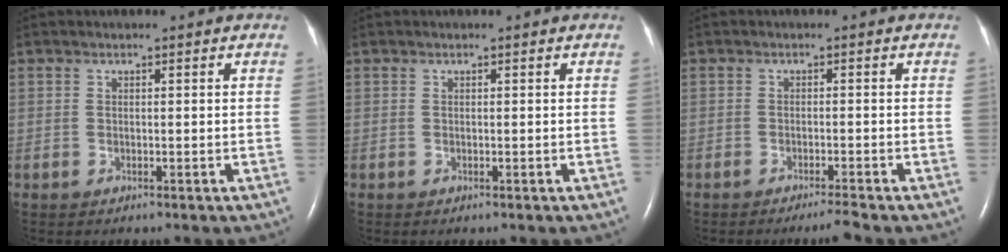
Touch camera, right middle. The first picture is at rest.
{"total": 0.0}
{"total": 2.1, "force": [-1.8, -0.6, 0.9], "torque": [-0.021, -0.006, -0.033]}